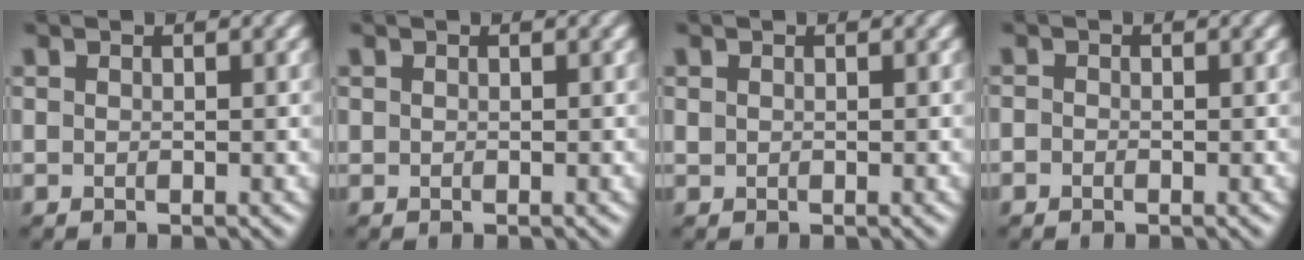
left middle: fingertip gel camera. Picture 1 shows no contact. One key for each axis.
{"total": 0.0}
{"total": 0.0}
{"total": 0.6, "fx": -0.6, "fy": 0.2, "fz": -0.1, "tx": 0.009, "ty": -0.001, "tz": -0.020}